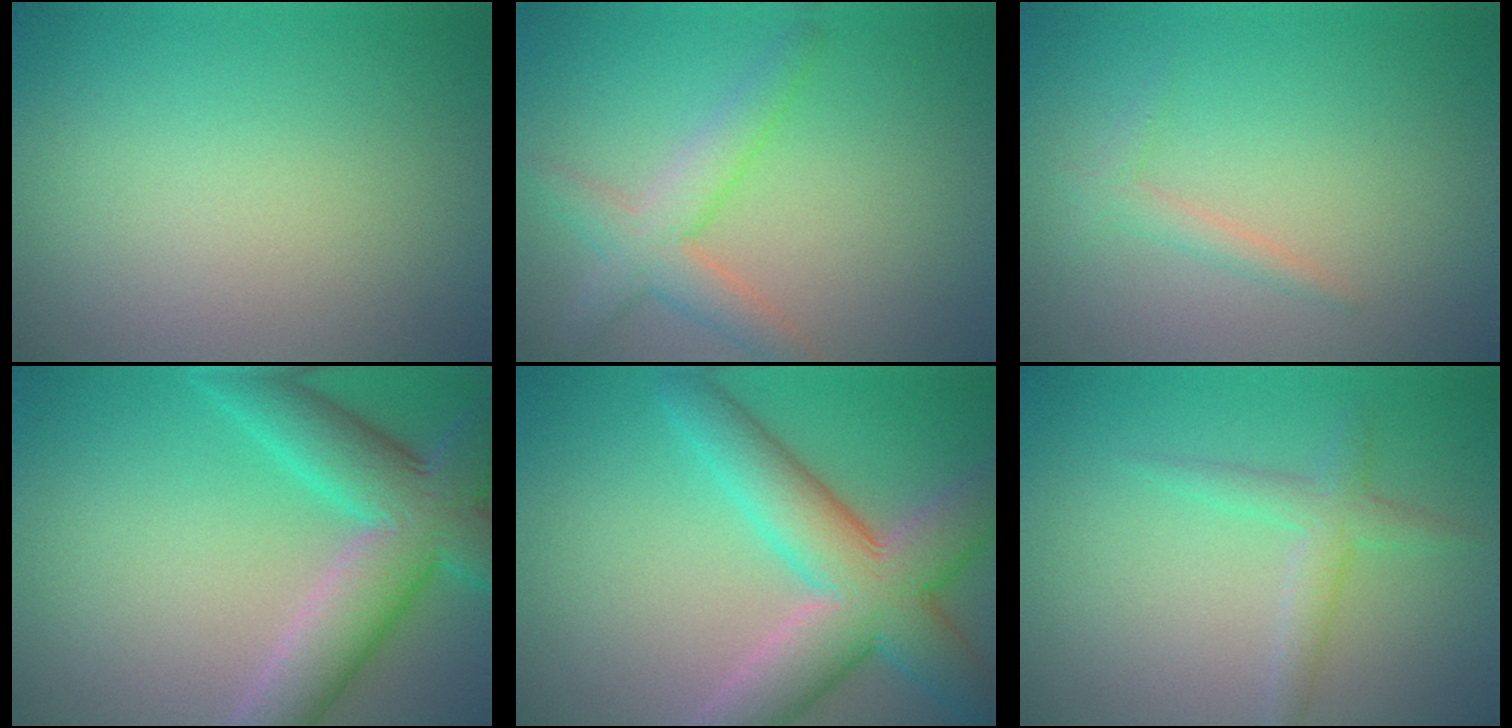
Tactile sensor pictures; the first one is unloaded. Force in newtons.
{"total": 3.6, "press": 3.6, "slide": 0.1}
{"total": 1.3, "press": 1.3, "slide": 0.1}
{"total": 8.6, "press": 8.5, "slide": 0.5}
{"total": 8.7, "press": 8.7, "slide": 0.4}
{"total": 2.3, "press": 2.3, "slide": 0.1}